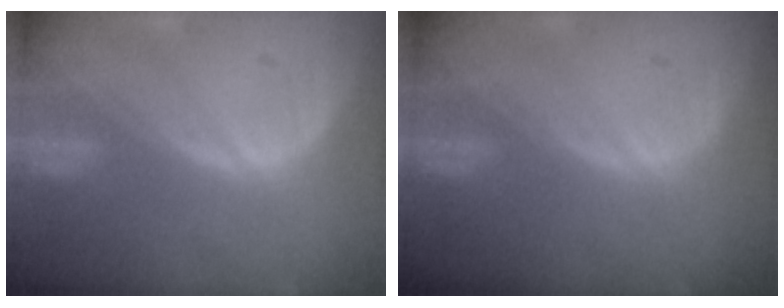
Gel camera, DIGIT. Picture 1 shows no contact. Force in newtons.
{"total": 0.0}